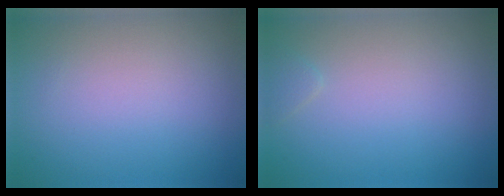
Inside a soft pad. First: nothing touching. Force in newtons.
{"total": 0.7, "press": 0.7, "slide": 0.0}